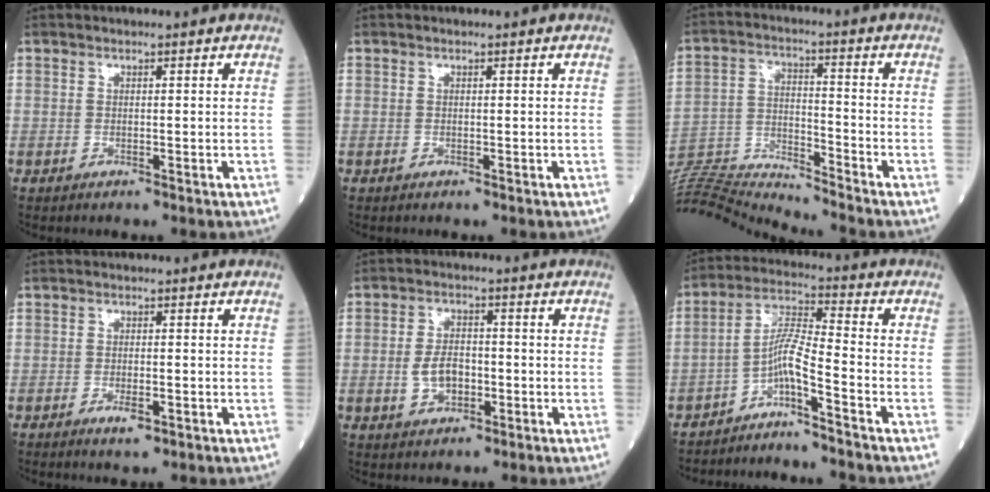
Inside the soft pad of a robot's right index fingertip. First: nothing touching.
{"total": 0.0}
{"total": 13.5, "force": [-13.3, -1.9, 1.5], "torque": [-0.030, 0.021, -0.241]}
{"total": 2.3, "force": [-1.2, 0.6, 1.9], "torque": [-0.031, -0.001, -0.017]}
{"total": 5.0, "force": [-1.2, 3.0, 3.8], "torque": [-0.075, 0.005, -0.021]}
{"total": 6.5, "force": [-4.5, -1.0, 4.6], "torque": [-0.089, 0.007, -0.085]}